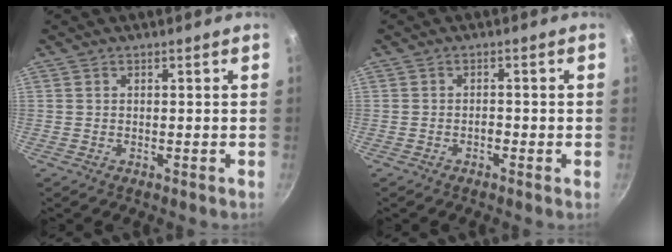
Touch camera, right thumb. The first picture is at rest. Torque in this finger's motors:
{"motor_torque": [0.20, -0.05, 0.25, -0.05, 0.01]}